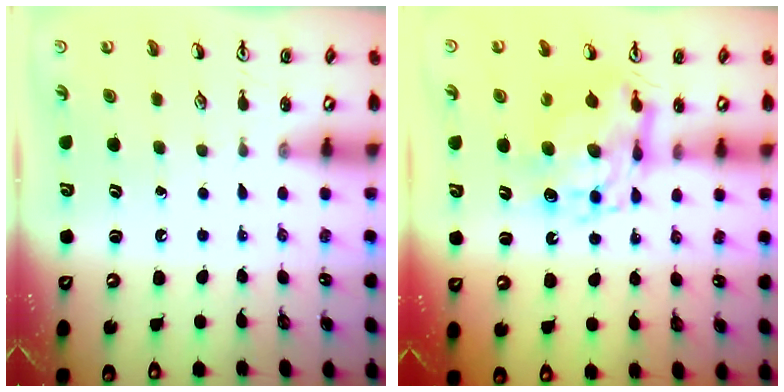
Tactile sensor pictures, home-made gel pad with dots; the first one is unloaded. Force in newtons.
{"total": 11.0, "press": 10.9, "slide": 1.0}